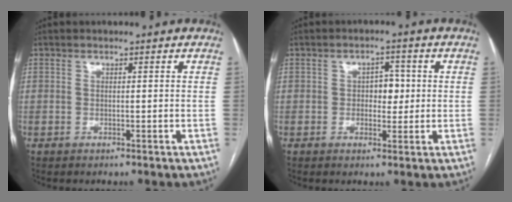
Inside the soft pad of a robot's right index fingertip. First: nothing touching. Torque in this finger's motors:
{"motor_torque": [0.46, 0.23, 0.03, 0.03]}